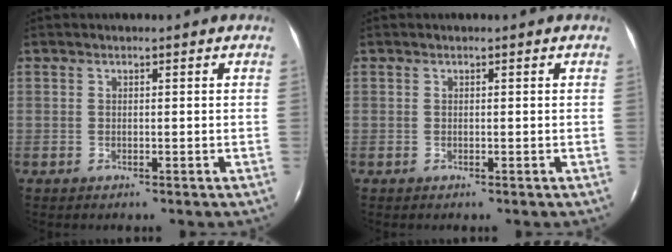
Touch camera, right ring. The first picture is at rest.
{"total": 0.0}